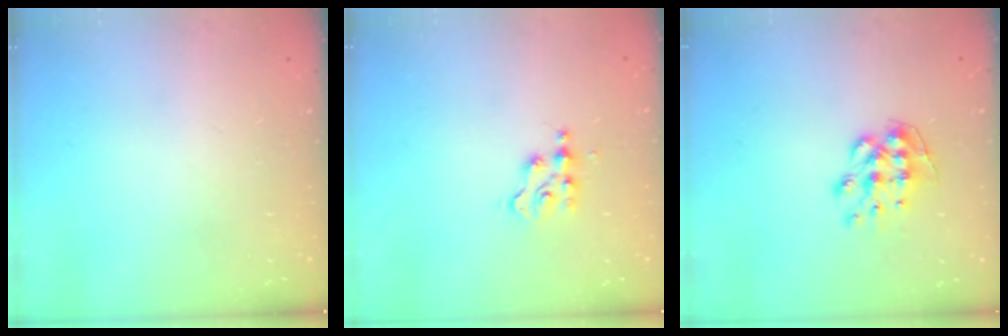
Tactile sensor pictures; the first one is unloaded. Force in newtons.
{"total": 2.7, "press": 2.6, "slide": 0.3}
{"total": 8.9, "press": 8.9, "slide": 0.1}